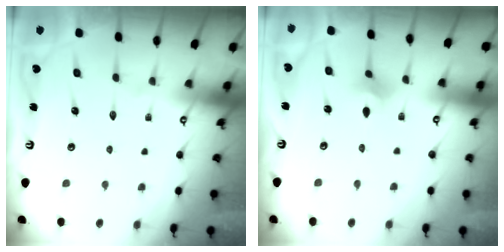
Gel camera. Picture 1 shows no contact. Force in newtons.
{"total": 2.8, "press": 2.7, "slide": 0.6}